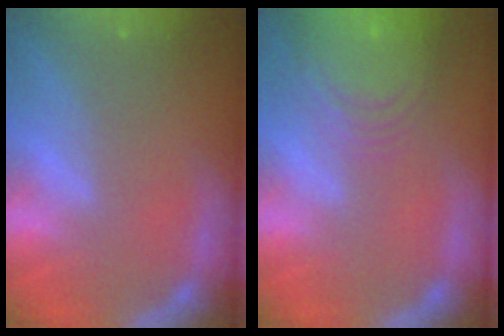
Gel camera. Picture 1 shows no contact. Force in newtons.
{"total": 10.0}